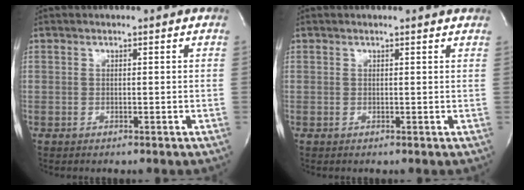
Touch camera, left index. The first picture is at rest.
{"total": 3.0, "force": [2.9, 0.2, 0.7], "torque": [-0.016, 0.007, 0.024]}